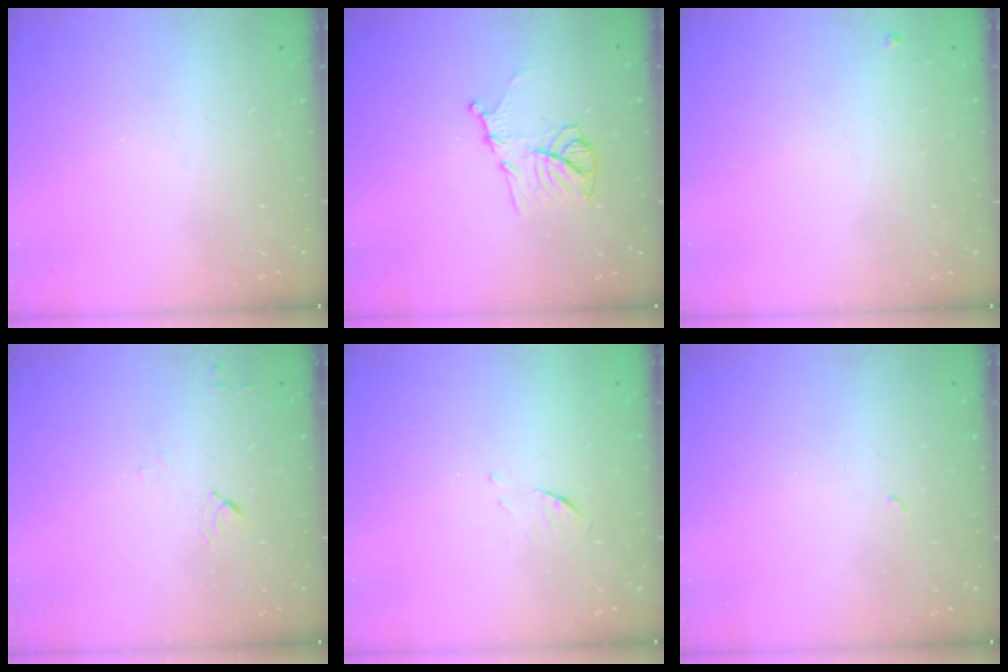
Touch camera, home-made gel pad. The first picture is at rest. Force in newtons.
{"total": 11.4, "press": 11.4, "slide": 0.3}
{"total": 2.4, "press": 2.4, "slide": 0.4}
{"total": 4.6, "press": 4.5, "slide": 0.6}
{"total": 5.0, "press": 4.9, "slide": 0.4}
{"total": 2.2, "press": 2.1, "slide": 0.9}